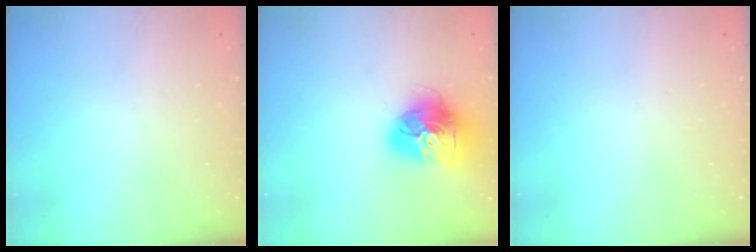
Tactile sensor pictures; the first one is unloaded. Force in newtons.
{"total": 17.5, "press": 17.3, "slide": 2.0}
{"total": 0.0}